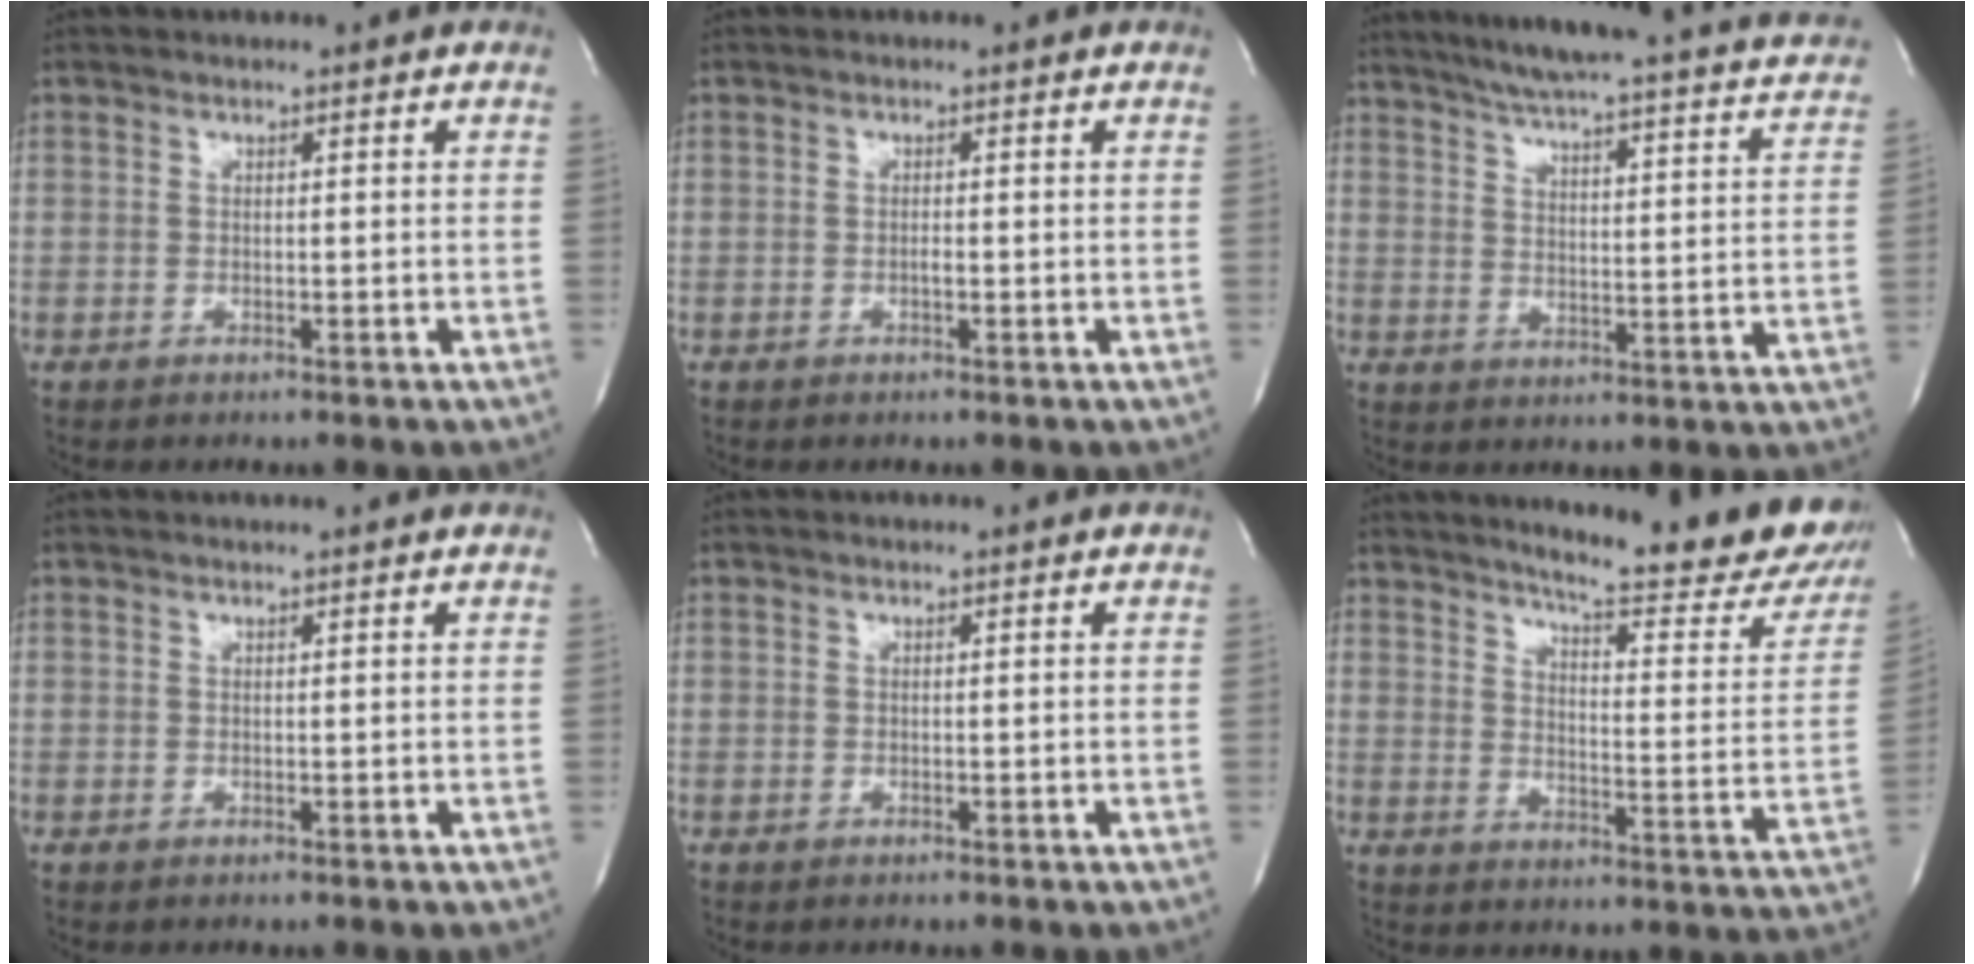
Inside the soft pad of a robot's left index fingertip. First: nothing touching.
{"total": 0.5, "force": [-0.2, 0.1, 0.5], "torque": [-0.009, 0.001, -0.005]}
{"total": 28.0, "force": [25.1, 3.1, 12.1], "torque": [-0.182, -0.050, 0.301]}
{"total": 1.3, "force": [1.2, 0.0, 0.5], "torque": [-0.011, 0.011, 0.018]}
{"total": 0.0}
{"total": 22.9, "force": [19.6, 2.9, 11.4], "torque": [-0.158, -0.080, 0.230]}